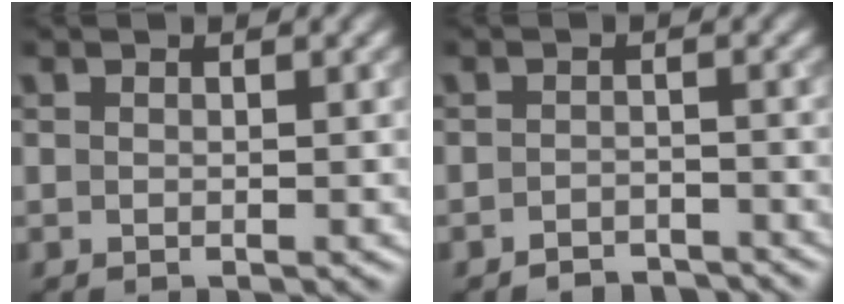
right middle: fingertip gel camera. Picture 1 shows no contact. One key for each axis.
{"total": 2.7, "fx": -2.6, "fy": 0.7, "fz": 0.5, "tx": 0.000, "ty": 0.004, "tz": -0.041}